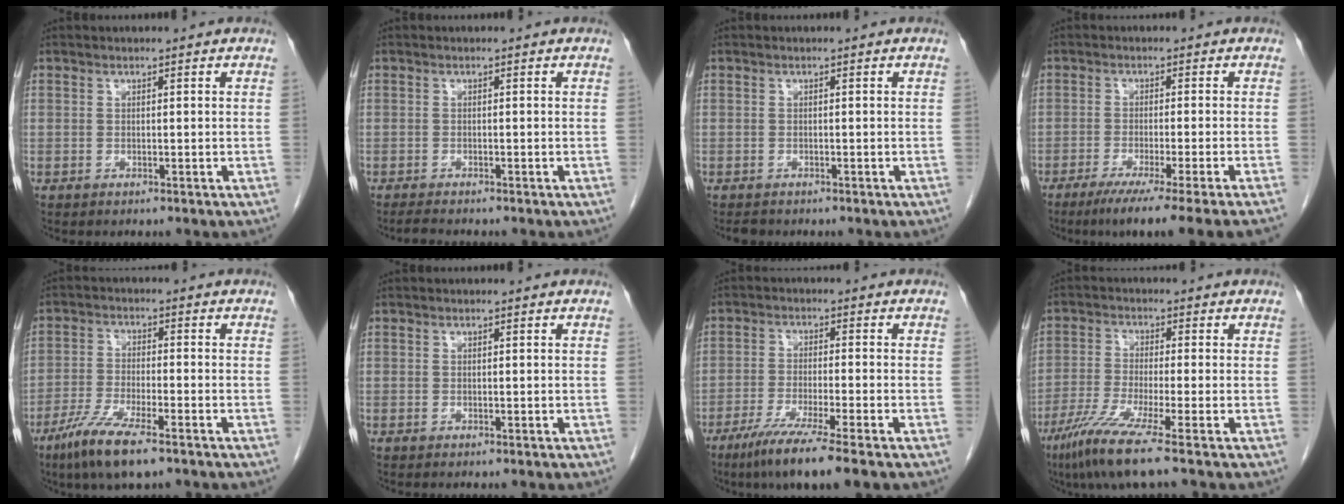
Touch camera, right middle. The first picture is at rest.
{"total": 1.9, "force": [-1.7, 0.0, 0.8], "torque": [-0.023, -0.009, -0.028]}
{"total": 1.1, "force": [-1.0, 0.4, 0.2], "torque": [-0.015, -0.005, -0.014]}
{"total": 11.3, "force": [-8.7, -2.1, 6.9], "torque": [-0.084, -0.039, -0.130]}
{"total": 8.6, "force": [-5.7, 1.0, 6.4], "torque": [-0.132, -0.022, -0.104]}
{"total": 0.0}
{"total": 9.0, "force": [-6.3, -0.9, 6.4], "torque": [-0.114, -0.030, -0.107]}
{"total": 8.5, "force": [-5.5, -1.1, 6.4], "torque": [-0.129, -0.034, -0.108]}